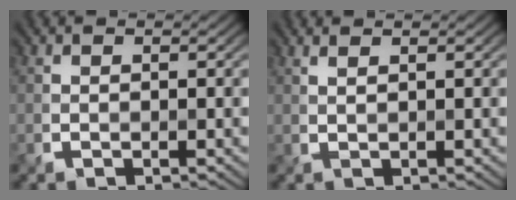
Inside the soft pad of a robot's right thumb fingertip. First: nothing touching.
{"total": 1.6, "force": [1.1, 0.5, 1.2], "torque": [-0.014, 0.001, 0.010]}